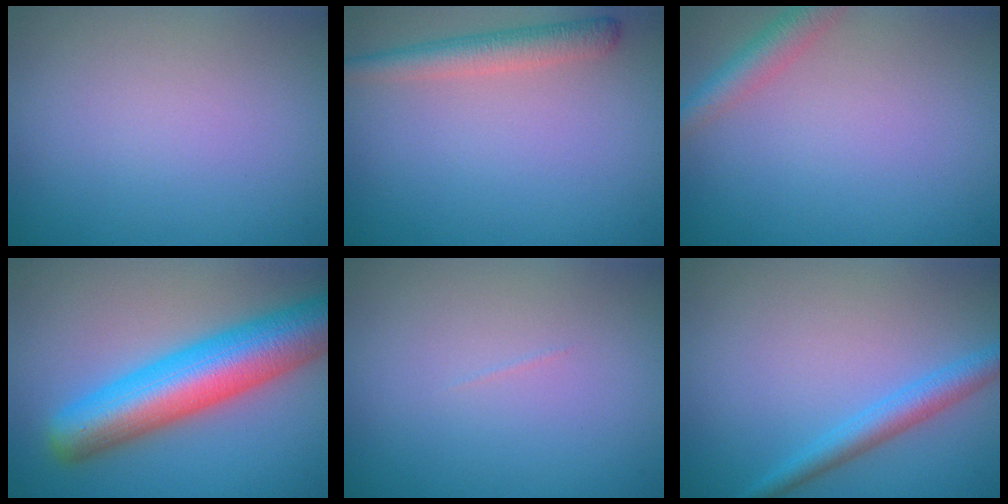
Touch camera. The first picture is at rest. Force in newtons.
{"total": 3.0, "press": 3.0, "slide": 0.2}
{"total": 2.6, "press": 2.6, "slide": 0.2}
{"total": 10.2, "press": 10.2, "slide": 0.4}
{"total": 0.0}
{"total": 2.9, "press": 2.9, "slide": 0.1}